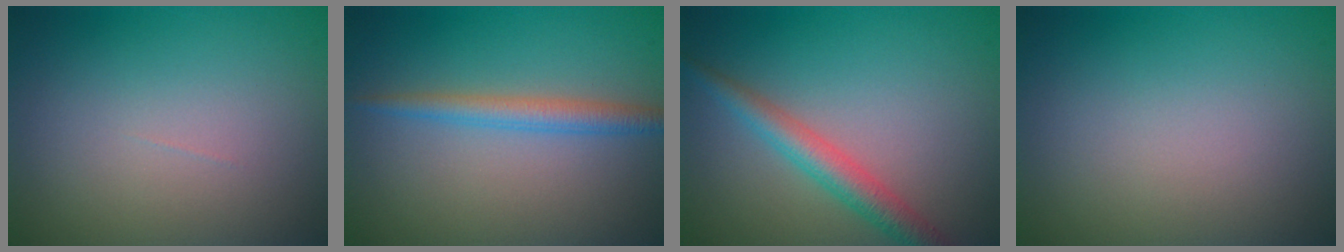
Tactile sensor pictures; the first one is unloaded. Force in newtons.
{"total": 2.2, "press": 2.2, "slide": 0.1}
{"total": 3.0, "press": 3.0, "slide": 0.1}
{"total": 0.0}